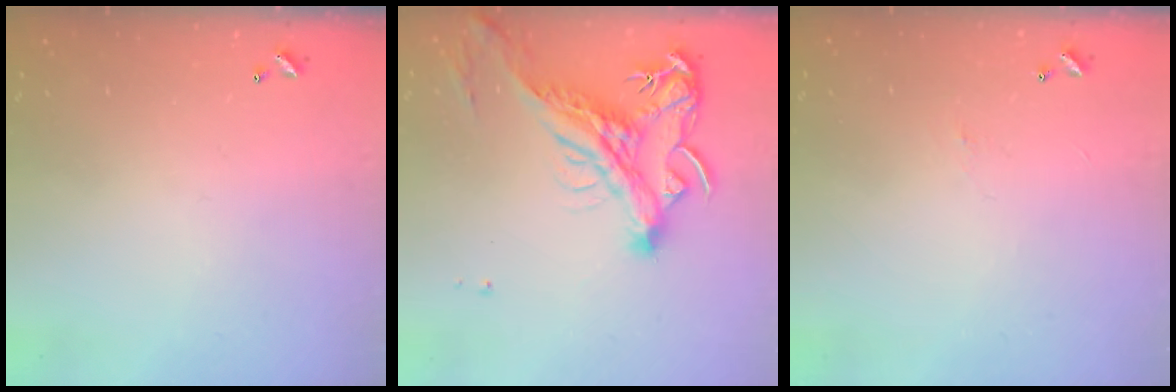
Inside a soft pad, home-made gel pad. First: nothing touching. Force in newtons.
{"total": 4.6, "press": 4.3, "slide": 1.7}
{"total": 1.8, "press": 1.7, "slide": 0.6}